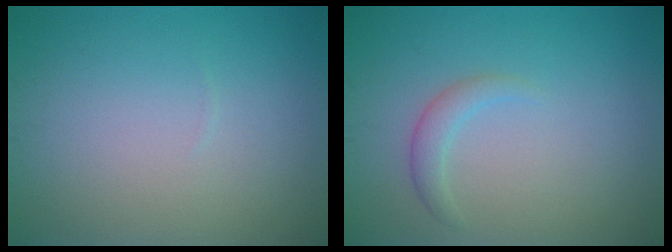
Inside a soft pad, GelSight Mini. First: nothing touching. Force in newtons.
{"total": 1.5, "press": 1.5, "slide": 0.2}